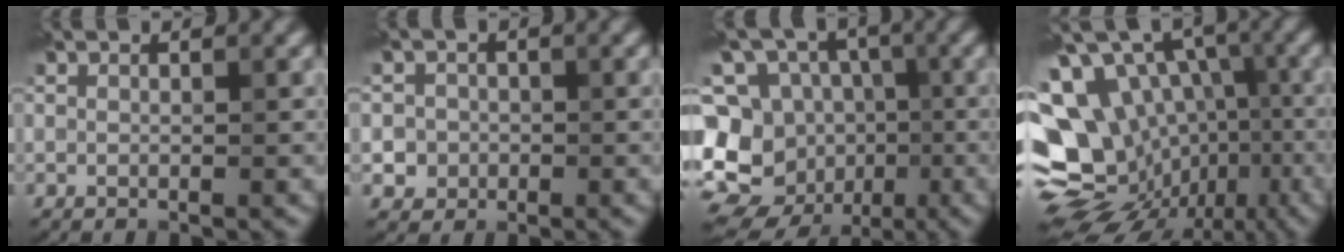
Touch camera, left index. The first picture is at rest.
{"total": 2.5, "force": [-0.4, 2.4, 0.5], "torque": [0.015, 0.006, -0.016]}
{"total": 14.2, "force": [-5.2, 12.3, 4.9], "torque": [-0.110, 0.014, -0.077]}
{"total": 17.5, "force": [-5.0, 14.1, 9.1], "torque": [-0.177, 0.000, -0.064]}